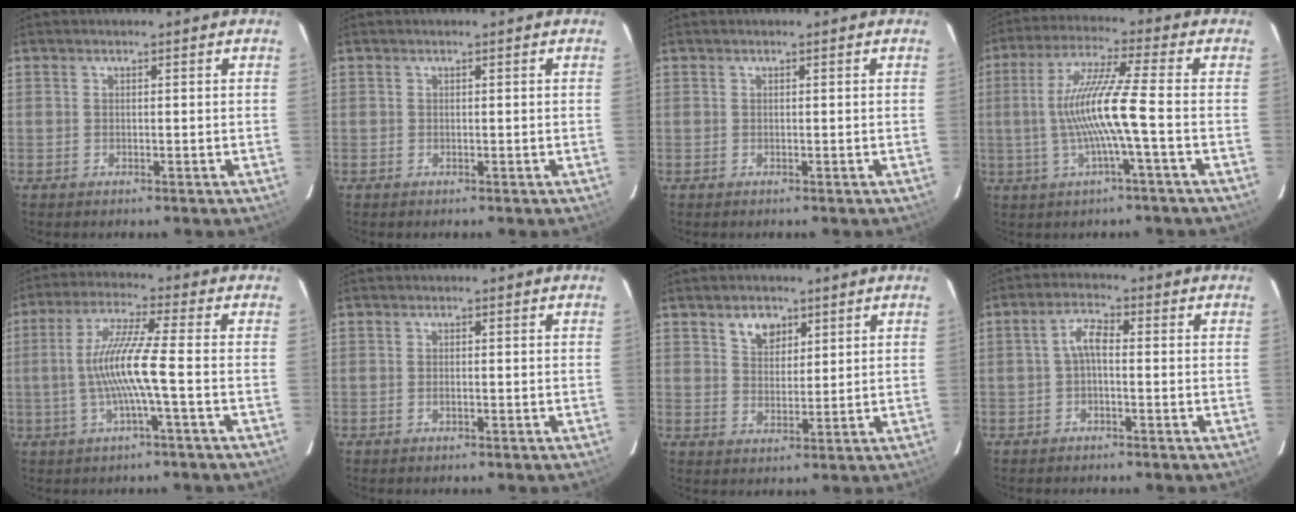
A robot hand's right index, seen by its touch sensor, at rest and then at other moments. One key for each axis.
{"total": 0.0}
{"total": 0.0}
{"total": 11.2, "fx": -1.9, "fy": -1.0, "fz": 11.0, "tx": -0.210, "ty": 0.001, "tz": -0.031}
{"total": 9.7, "fx": -1.9, "fy": -0.8, "fz": 9.4, "tx": -0.186, "ty": 0.001, "tz": -0.033}
{"total": 0.7, "fx": -0.3, "fy": 0.2, "fz": 0.6, "tx": -0.011, "ty": 0.000, "tz": -0.006}
{"total": 5.0, "fx": 3.0, "fy": 3.3, "fz": 2.3, "tx": -0.029, "ty": 0.006, "tz": 0.055}
{"total": 3.4, "fx": -0.7, "fy": 1.4, "fz": 3.1, "tx": -0.065, "ty": 0.015, "tz": -0.014}